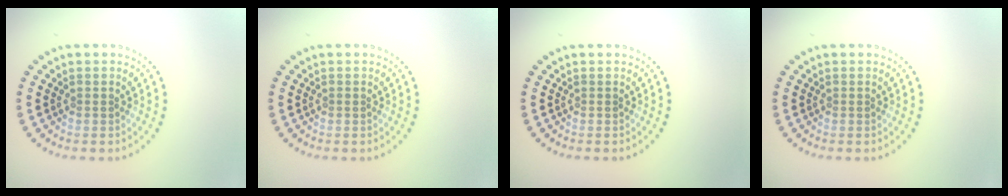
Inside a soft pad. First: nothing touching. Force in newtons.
{"total": 0.0}
{"total": 0.0}
{"total": 0.0}